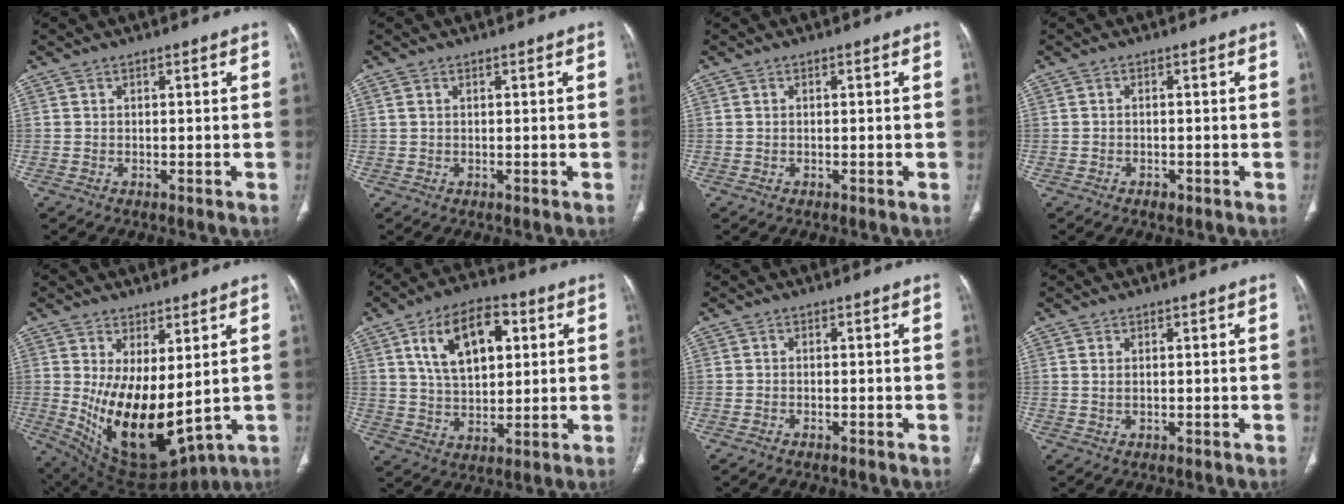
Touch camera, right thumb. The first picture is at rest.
{"total": 0.8, "force": [0.5, 0.3, 0.5], "torque": [-0.013, 0.011, 0.015]}
{"total": 0.0}
{"total": 1.3, "force": [-0.7, 0.8, 0.6], "torque": [-0.007, 0.003, -0.009]}
{"total": 15.8, "force": [1.0, 7.6, 13.8], "torque": [-0.229, -0.037, 0.050]}
{"total": 14.2, "force": [4.9, 8.0, 10.7], "torque": [-0.157, -0.004, 0.086]}
{"total": 0.9, "force": [-0.7, 0.1, 0.5], "torque": [-0.015, 0.004, -0.009]}
{"total": 0.9, "force": [0.5, 0.3, 0.7], "torque": [-0.019, -0.001, 0.013]}